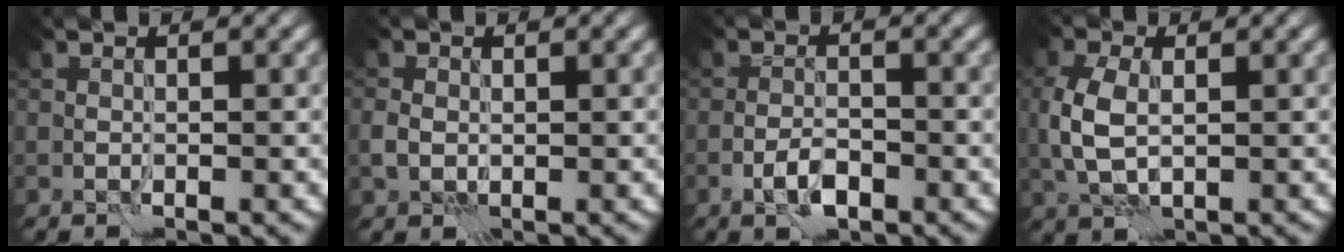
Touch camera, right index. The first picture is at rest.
{"total": 1.2, "force": [0.1, 1.1, 0.5], "torque": [-0.013, -0.003, -0.002]}
{"total": 2.3, "force": [-1.2, 0.9, 1.7], "torque": [-0.030, 0.002, -0.026]}
{"total": 4.1, "force": [0.4, 2.6, 3.1], "torque": [-0.084, -0.003, 0.009]}